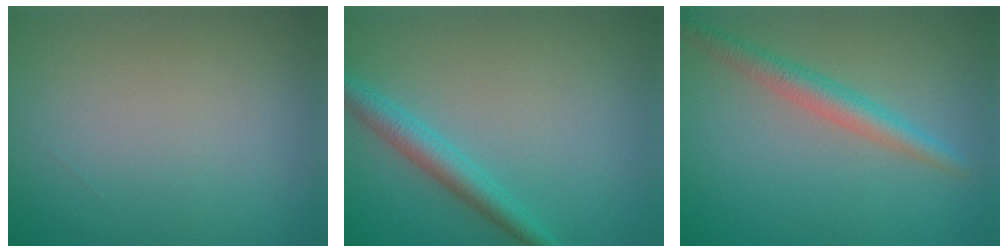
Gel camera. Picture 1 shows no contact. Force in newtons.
{"total": 2.9, "press": 2.9, "slide": 0.1}
{"total": 2.9, "press": 2.9, "slide": 0.2}